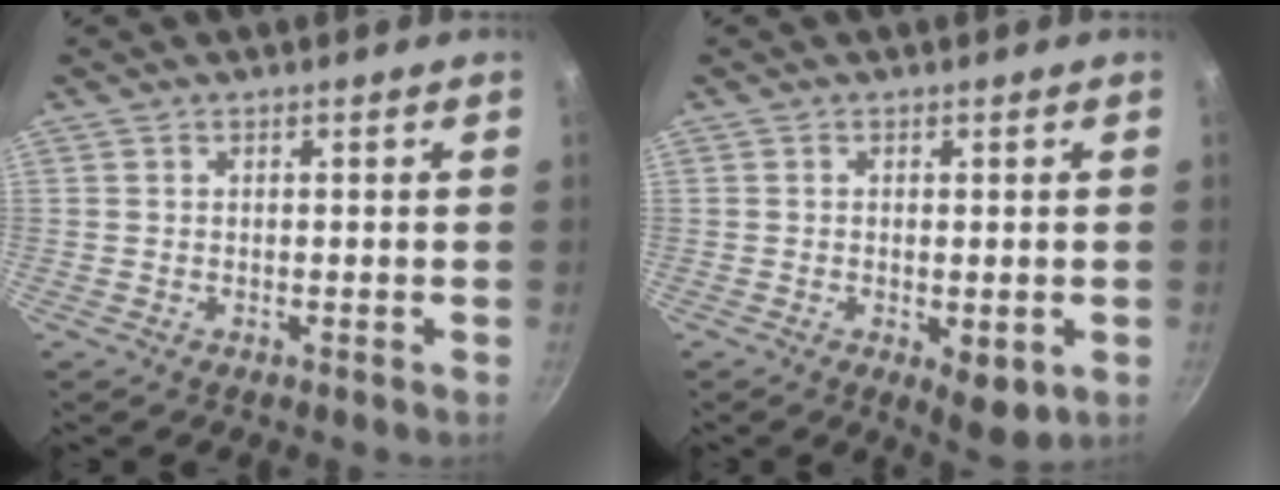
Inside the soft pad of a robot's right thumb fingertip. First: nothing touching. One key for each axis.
{"total": 5.3, "fx": -1.3, "fy": 2.3, "fz": 4.6, "tx": -0.063, "ty": -0.013, "tz": -0.012}